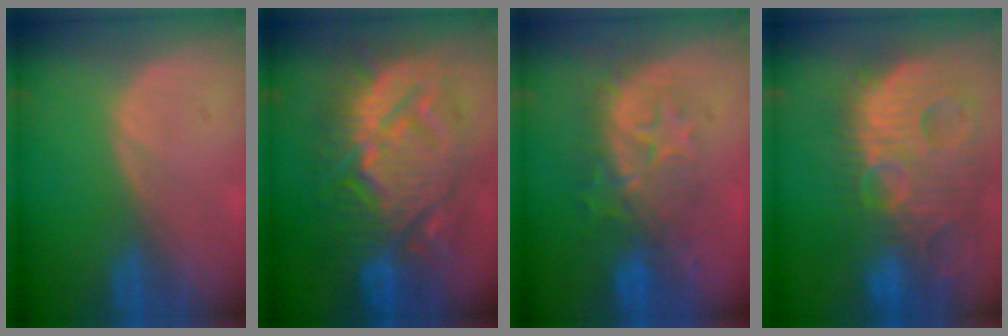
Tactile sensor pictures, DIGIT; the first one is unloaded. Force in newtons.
{"total": 13.9, "press": 13.8, "slide": 1.3}
{"total": 8.2, "press": 8.2, "slide": 1.0}
{"total": 14.6, "press": 12.6, "slide": 7.3}